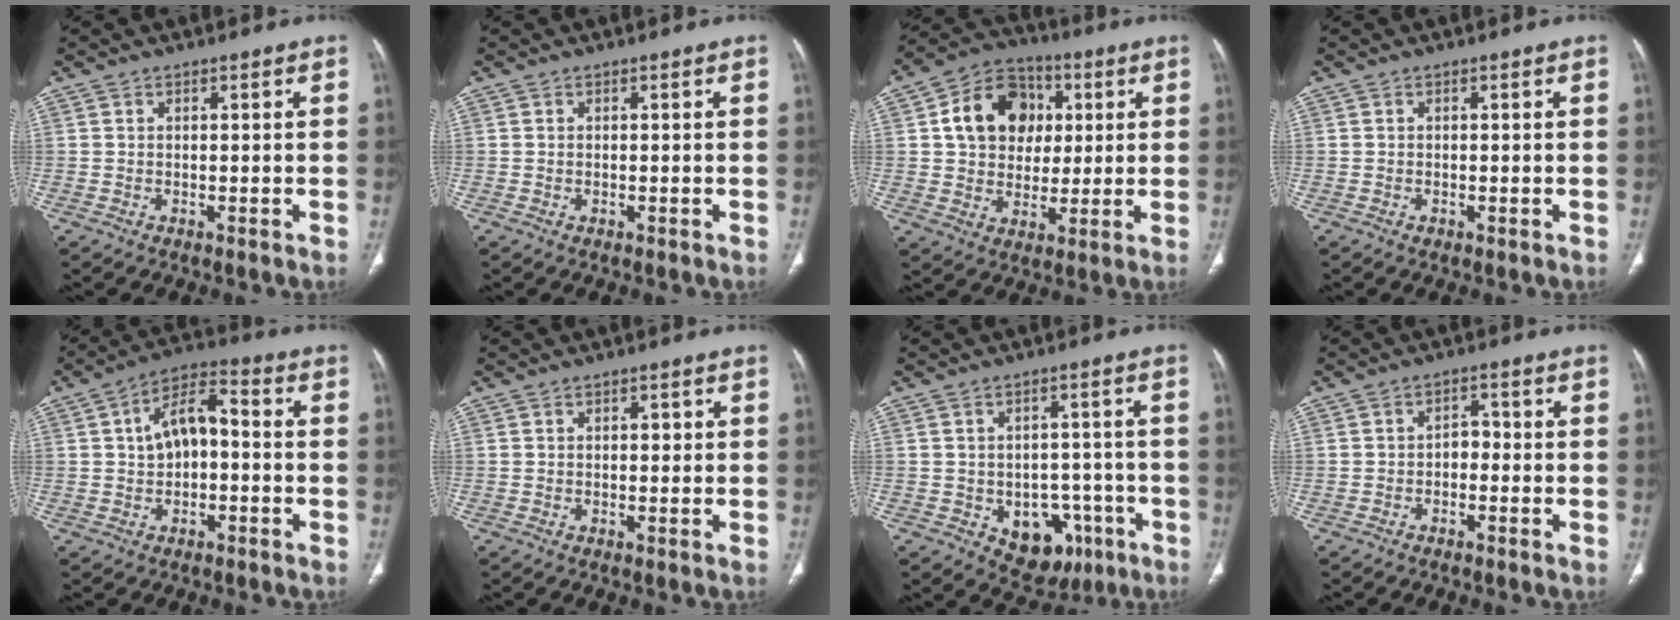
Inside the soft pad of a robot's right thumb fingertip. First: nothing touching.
{"total": 0.0}
{"total": 14.4, "force": [3.3, 11.6, 8.0], "torque": [-0.101, 0.007, 0.050]}
{"total": 0.0}
{"total": 9.4, "force": [0.4, 5.4, 7.7], "torque": [-0.123, 0.037, -0.004]}
{"total": 1.7, "force": [0.4, 1.0, 1.4], "torque": [-0.016, 0.003, 0.004]}
{"total": 10.7, "force": [-4.2, 7.7, 6.1], "torque": [-0.040, 0.028, -0.042]}
{"total": 2.6, "force": [-0.8, 1.8, 1.6], "torque": [-0.013, 0.018, -0.021]}